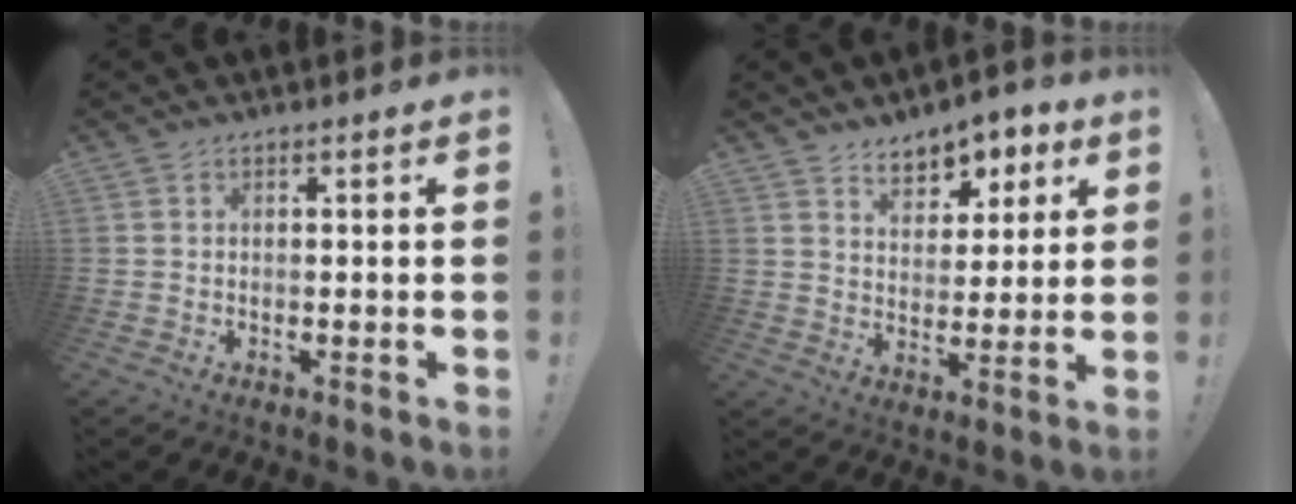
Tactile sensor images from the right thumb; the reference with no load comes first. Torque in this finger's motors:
{"motor_torque": [0.03, 0.14, 0.22, 0.38, 0.02]}